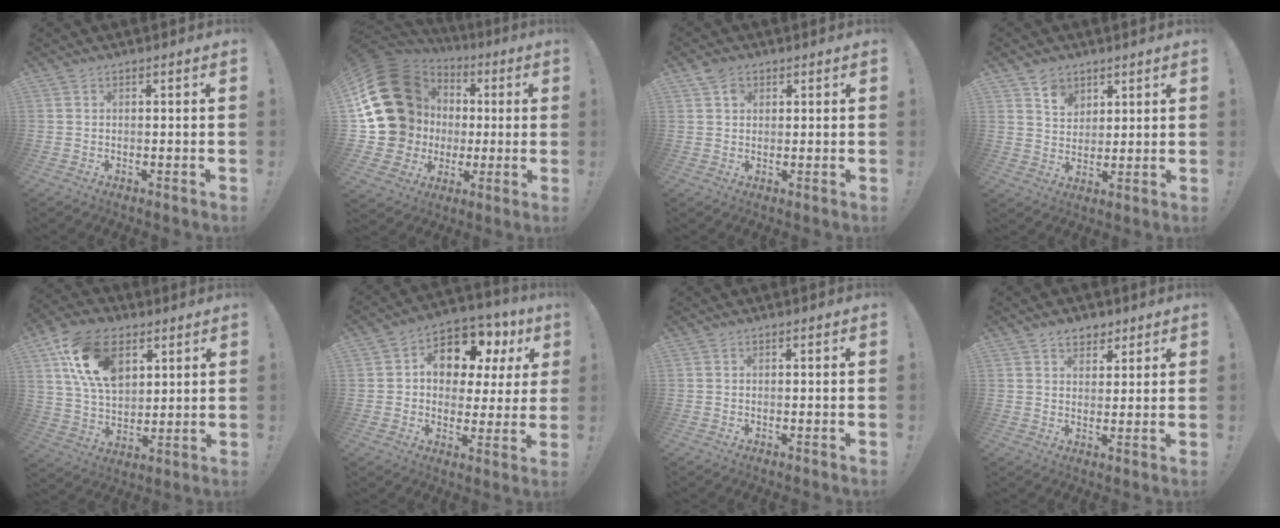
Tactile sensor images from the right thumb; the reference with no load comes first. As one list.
[{"total": 25.1, "force": [4.3, 21.2, 12.7], "torque": [-0.216, -0.029, 0.141]}, {"total": 3.4, "force": [1.8, 2.6, 1.3], "torque": [-0.017, -0.002, 0.032]}, {"total": 7.2, "force": [4.6, 5.3, 1.7], "torque": [-0.016, -0.035, 0.084]}, {"total": 18.6, "force": [8.0, 11.8, 11.9], "torque": [-0.221, -0.020, 0.151]}, {"total": 11.8, "force": [5.7, 8.1, 6.4], "torque": [-0.097, -0.040, 0.104]}, {"total": 0.0}, {"total": 5.3, "force": [3.6, 3.6, 1.4], "torque": [-0.007, -0.020, 0.064]}]